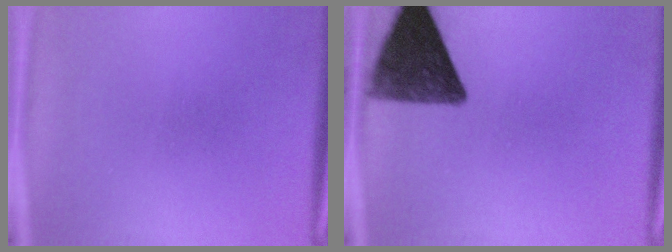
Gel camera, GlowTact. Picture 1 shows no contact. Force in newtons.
{"total": 12.2}